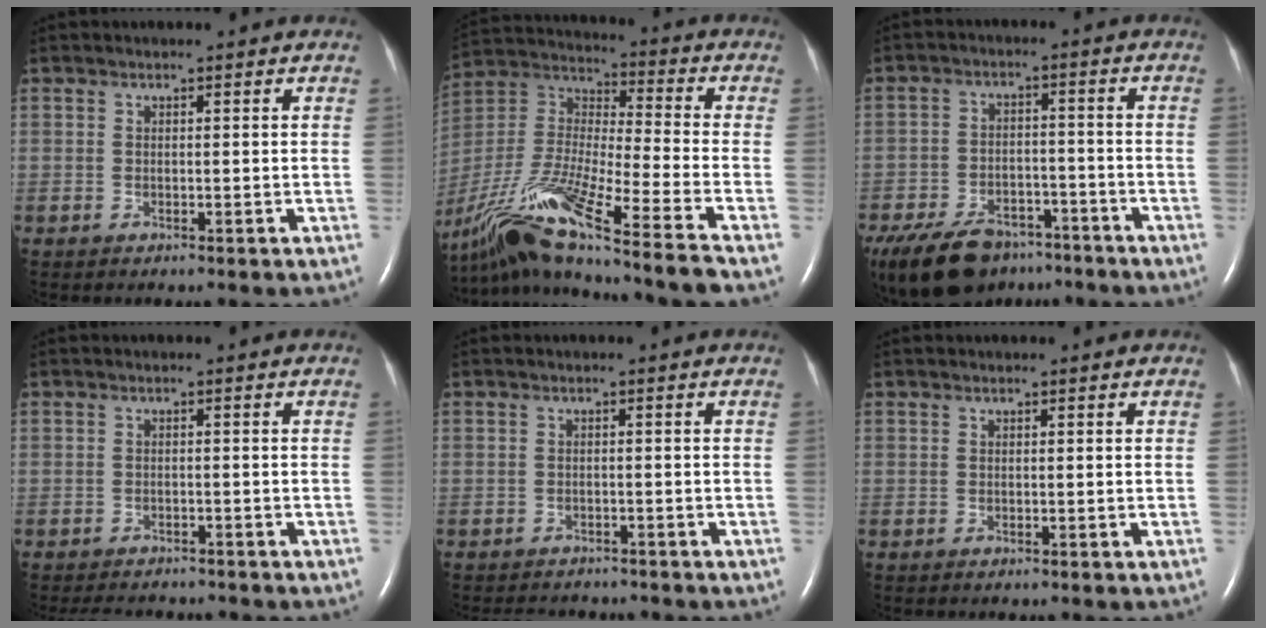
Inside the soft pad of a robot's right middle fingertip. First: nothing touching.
{"total": 25.7, "force": [-19.3, -0.4, 16.9], "torque": [-0.346, -0.049, -0.354]}
{"total": 16.6, "force": [-12.1, 8.6, 7.4], "torque": [-0.188, -0.016, -0.187]}
{"total": 6.9, "force": [-6.3, 2.0, 1.8], "torque": [-0.025, -0.007, -0.083]}
{"total": 5.5, "force": [-5.2, 1.7, 0.9], "torque": [-0.012, -0.006, -0.067]}
{"total": 0.0}